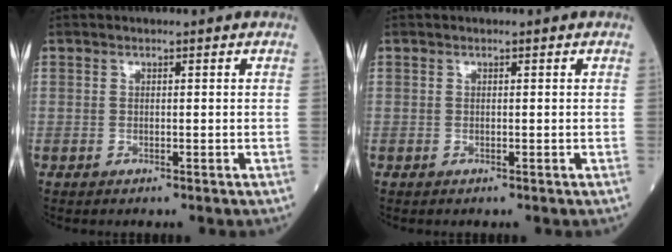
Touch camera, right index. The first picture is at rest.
{"total": 0.0}